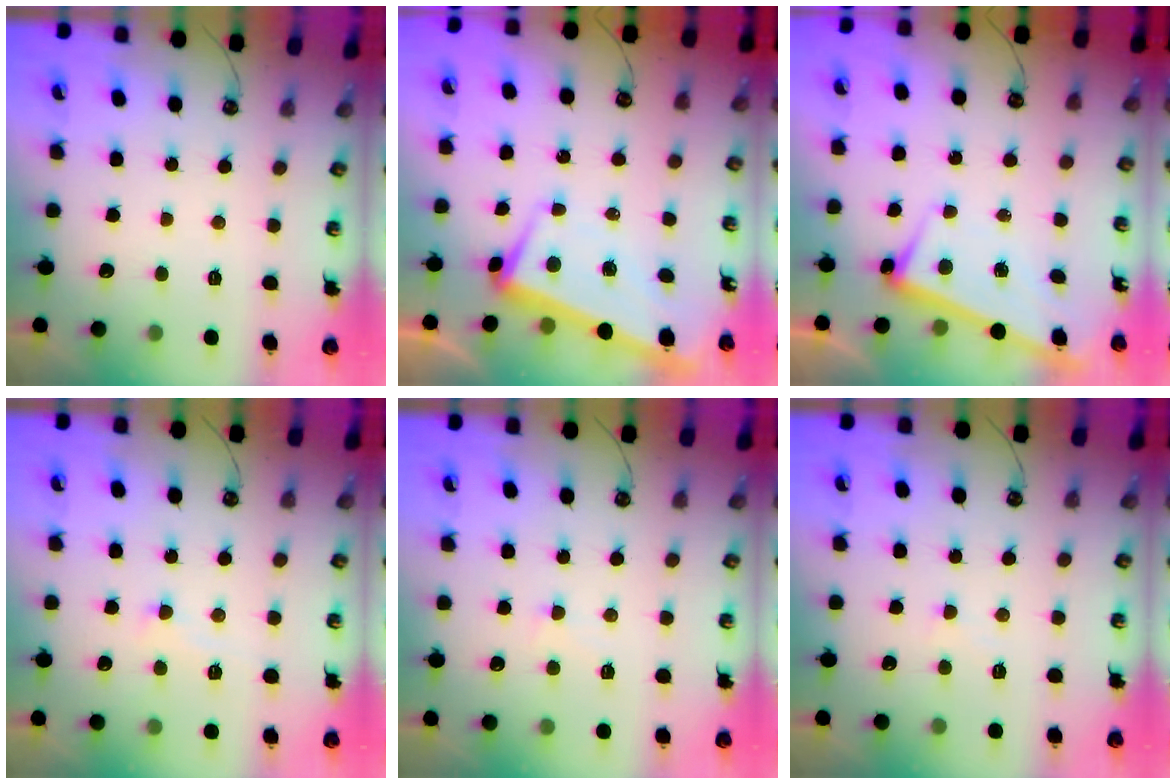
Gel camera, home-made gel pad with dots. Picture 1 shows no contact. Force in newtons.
{"total": 2.2, "press": 0.7, "slide": 2.1}
{"total": 2.6, "press": 2.5, "slide": 0.7}
{"total": 1.9, "press": 1.8, "slide": 0.8}
{"total": 1.0, "press": 0.8, "slide": 0.5}
{"total": 0.7, "press": 0.5, "slide": 0.5}